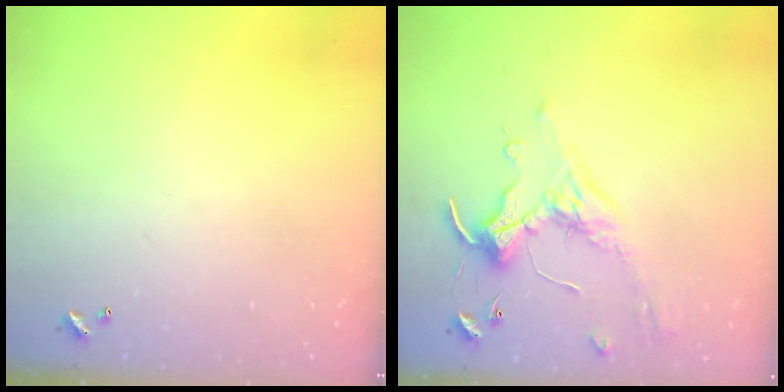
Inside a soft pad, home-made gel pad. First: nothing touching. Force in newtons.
{"total": 0.9, "press": 0.5, "slide": 0.7}